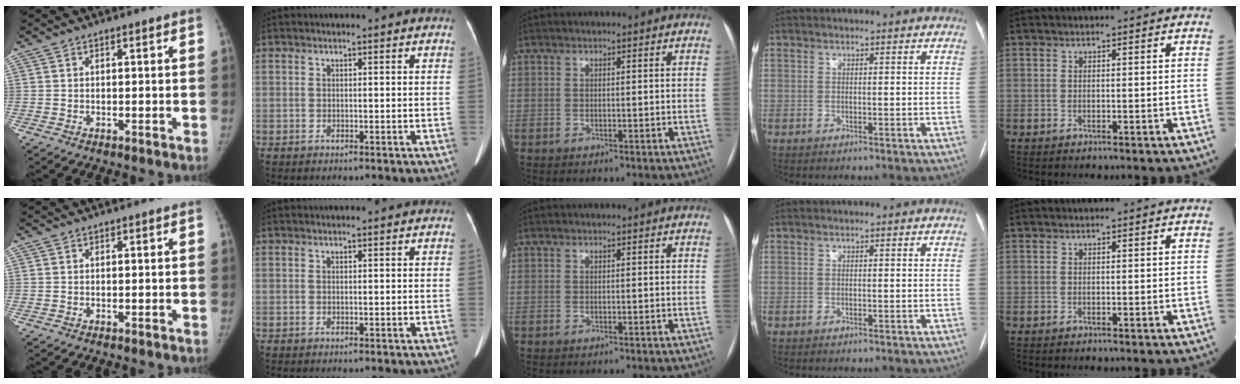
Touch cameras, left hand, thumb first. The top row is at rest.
{}